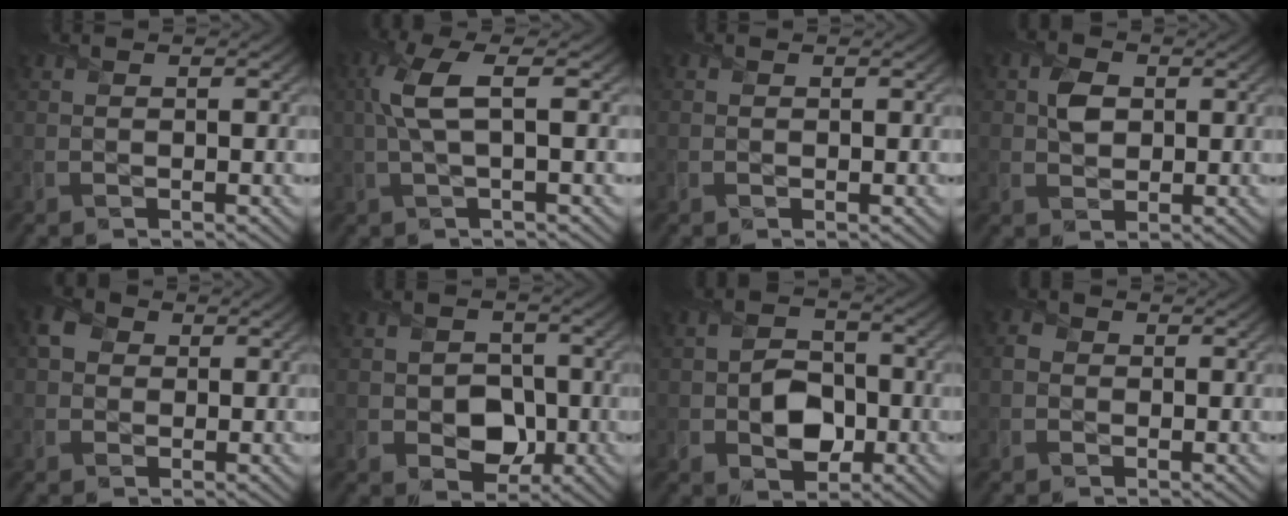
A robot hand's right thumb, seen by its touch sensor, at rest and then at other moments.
{"total": 5.3, "force": [0.8, 1.4, 5.1], "torque": [-0.116, 0.017, 0.008]}
{"total": 0.8, "force": [-0.1, 0.7, 0.4], "torque": [-0.006, -0.006, -0.006]}
{"total": 3.0, "force": [0.6, 2.4, 1.7], "torque": [-0.039, 0.001, 0.006]}
{"total": 3.0, "force": [0.4, 2.8, 1.2], "torque": [-0.024, 0.004, -0.003]}
{"total": 5.5, "force": [-1.2, 4.4, 3.0], "torque": [-0.051, -0.009, -0.029]}
{"total": 6.0, "force": [-1.5, 4.5, 3.6], "torque": [-0.061, -0.007, -0.035]}
{"total": 1.6, "force": [-0.2, 1.6, 0.5], "torque": [-0.007, -0.002, -0.012]}